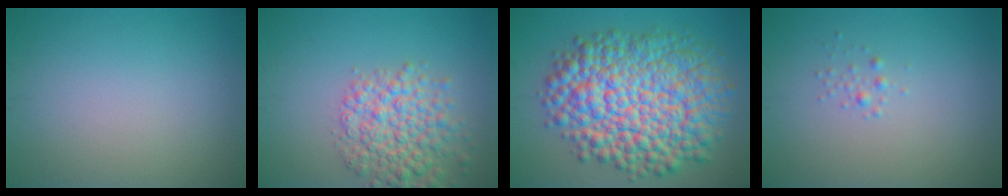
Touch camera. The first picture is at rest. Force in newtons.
{"total": 5.7, "press": 5.7, "slide": 0.2}
{"total": 13.2, "press": 13.2, "slide": 0.2}
{"total": 0.7, "press": 0.7, "slide": 0.0}